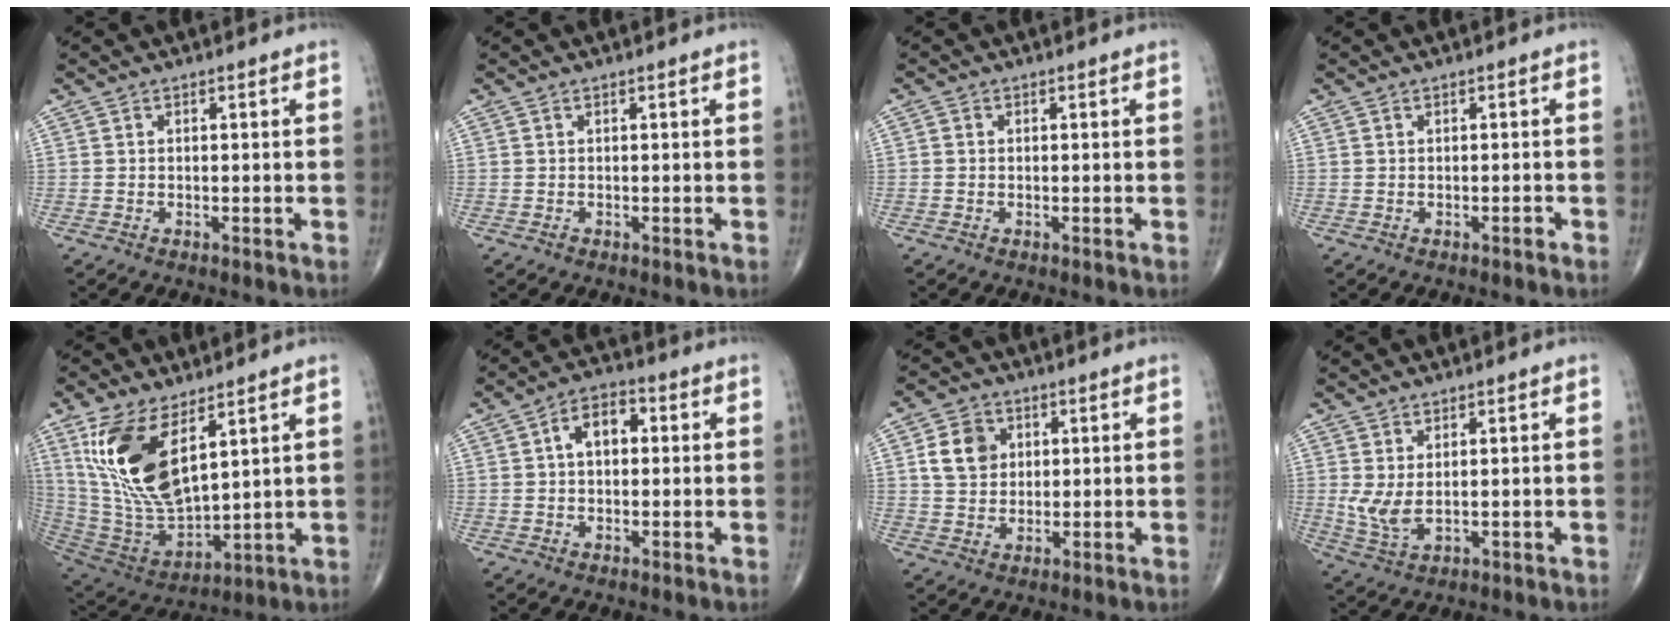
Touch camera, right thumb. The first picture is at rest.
{"total": 0.0}
{"total": 0.6, "force": [0.0, 0.6, 0.2], "torque": [-0.001, 0.001, -0.003]}
{"total": 0.6, "force": [-0.4, 0.2, 0.5], "torque": [-0.008, -0.001, -0.006]}
{"total": 18.6, "force": [8.0, 8.4, 14.6], "torque": [-0.279, -0.038, 0.174]}
{"total": 6.6, "force": [1.1, 4.1, 5.0], "torque": [-0.074, 0.018, 0.010]}
{"total": 7.4, "force": [2.0, 6.1, 3.7], "torque": [-0.045, -0.004, 0.036]}
{"total": 4.9, "force": [0.9, 2.2, 4.3], "torque": [-0.094, -0.011, 0.027]}